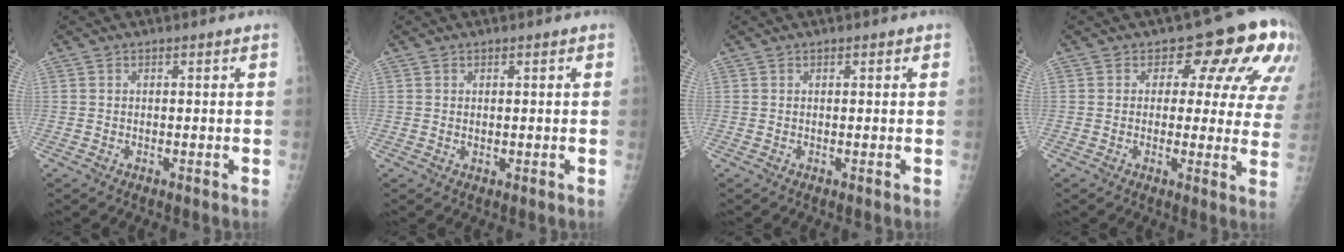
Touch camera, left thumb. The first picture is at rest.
{"total": 0.7, "force": [0.2, 0.5, 0.5], "torque": [-0.006, -0.002, 0.005]}
{"total": 0.5, "force": [0.3, 0.3, 0.3], "torque": [-0.003, -0.001, 0.002]}
{"total": 13.2, "force": [5.7, 7.4, 9.4], "torque": [-0.059, -0.020, 0.048]}